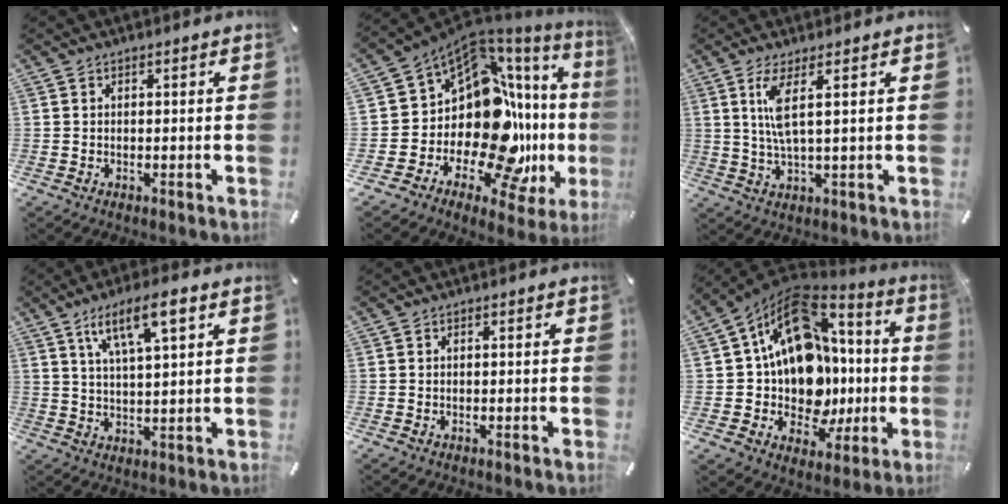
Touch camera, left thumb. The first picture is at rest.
{"total": 18.3, "force": [-3.0, 12.1, 13.4], "torque": [-0.207, -0.080, -0.020]}
{"total": 7.0, "force": [2.3, 1.0, 6.6], "torque": [-0.147, -0.010, 0.034]}
{"total": 9.9, "force": [5.7, 2.7, 7.7], "torque": [-0.137, -0.010, 0.095]}
{"total": 0.0}
{"total": 20.4, "force": [3.4, 15.2, 13.1], "torque": [-0.229, -0.044, 0.065]}